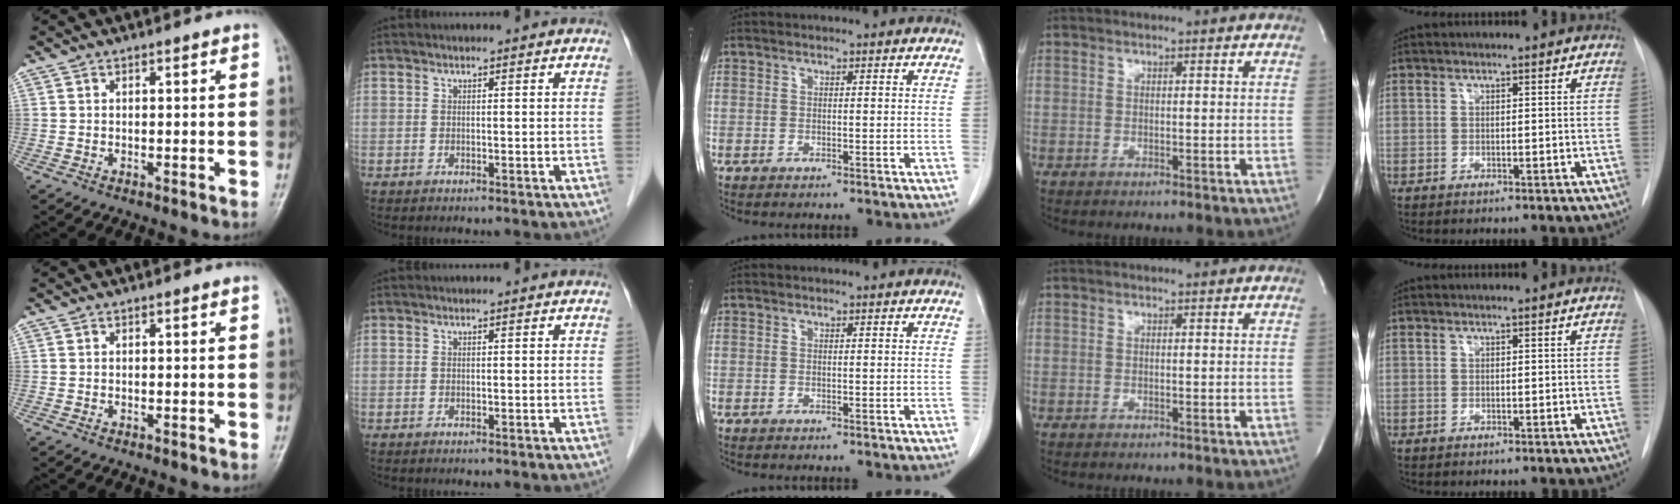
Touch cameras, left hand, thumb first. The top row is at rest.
{}